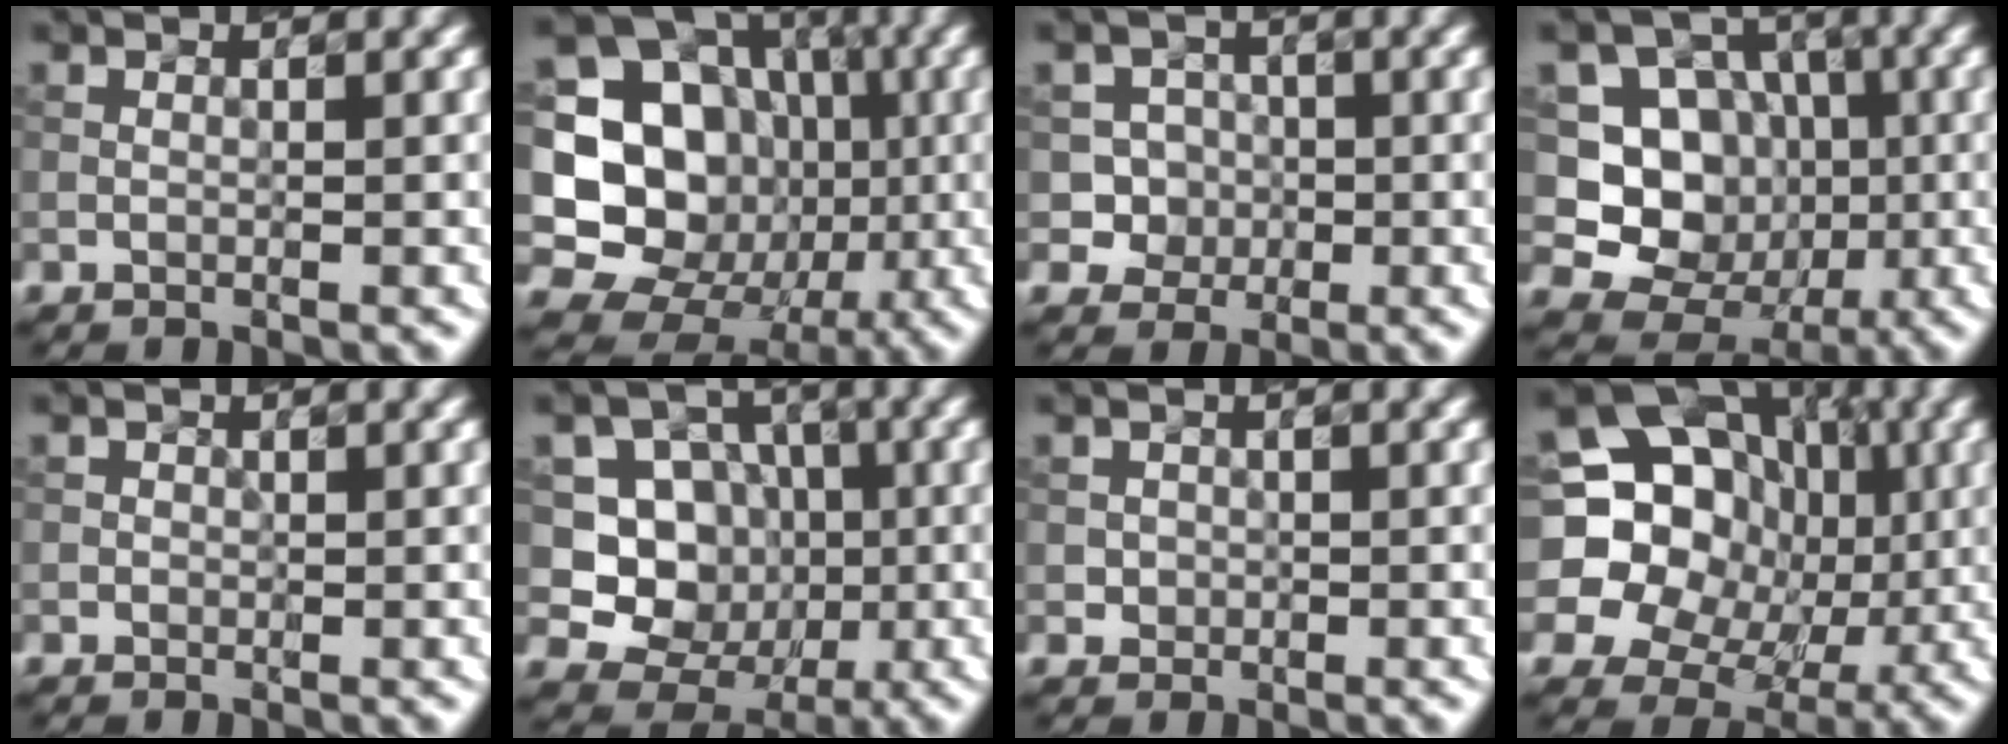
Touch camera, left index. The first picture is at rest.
{"total": 19.9, "force": [-0.9, 18.2, 8.1], "torque": [-0.181, 0.035, -0.035]}
{"total": 3.2, "force": [-0.7, 3.1, 0.6], "torque": [0.007, 0.005, -0.028]}
{"total": 9.7, "force": [-0.8, 9.0, 3.5], "torque": [-0.077, 0.008, -0.034]}
{"total": 0.6, "force": [-0.1, 0.6, 0.1], "torque": [0.002, -0.006, -0.004]}
{"total": 8.5, "force": [-0.5, 8.0, 2.8], "torque": [-0.054, 0.011, -0.032]}
{"total": 1.1, "force": [-0.1, 1.0, 0.2], "torque": [0.007, -0.006, 0.002]}
{"total": 19.8, "force": [2.8, 17.9, 8.0], "torque": [-0.175, 0.047, 0.014]}